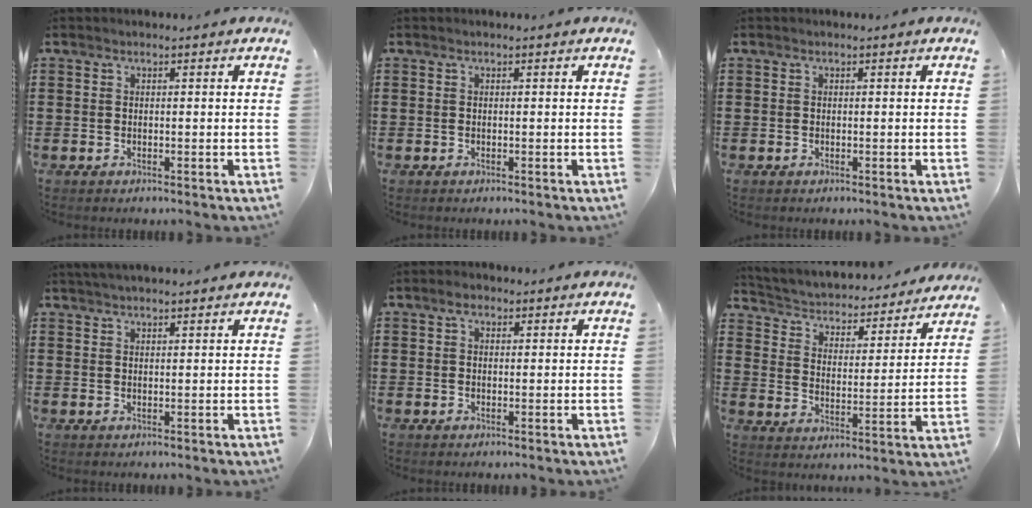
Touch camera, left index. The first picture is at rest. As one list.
[{"total": 0.0}, {"total": 0.0}, {"total": 1.7, "force": [1.6, 0.1, 0.5], "torque": [-0.012, 0.002, 0.031]}, {"total": 2.1, "force": [1.1, 1.2, 1.3], "torque": [-0.022, 0.004, 0.017]}, {"total": 2.8, "force": [2.7, 0.6, 0.2], "torque": [-0.025, -0.031, 0.035]}]